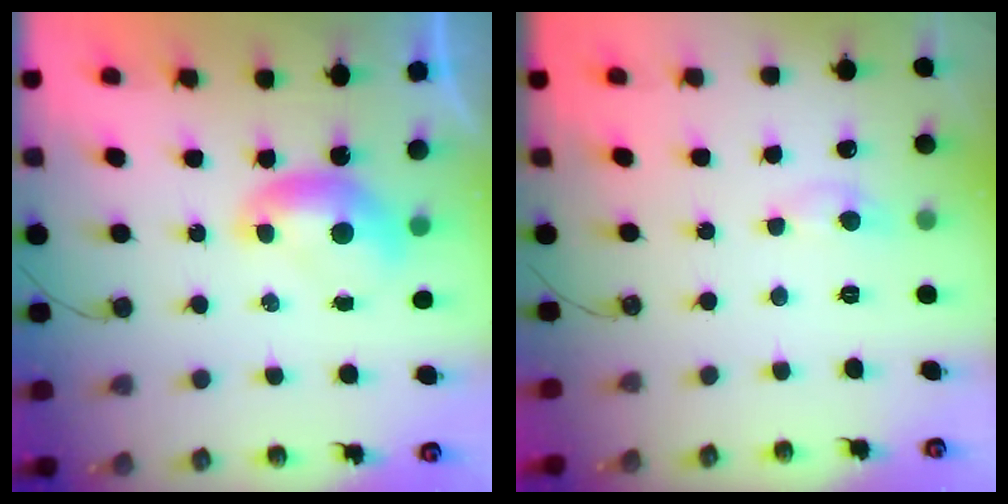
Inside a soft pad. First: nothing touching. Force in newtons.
{"total": 1.7, "press": 1.7, "slide": 0.2}